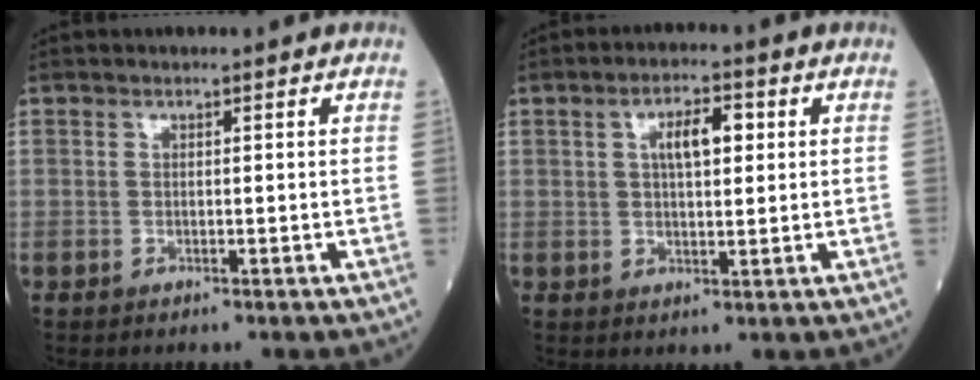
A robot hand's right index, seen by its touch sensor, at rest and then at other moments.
{"total": 5.3, "force": [1.5, 1.9, 4.7], "torque": [-0.080, 0.010, 0.025]}